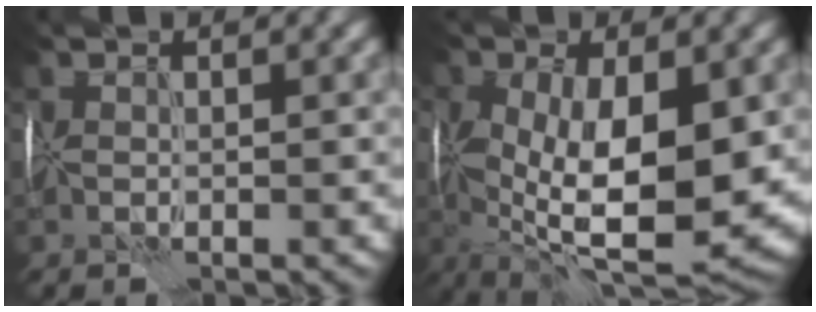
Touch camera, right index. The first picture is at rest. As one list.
[{"total": 13.6, "force": [-2.3, 6.8, 11.6], "torque": [-0.212, -0.035, -0.030]}]